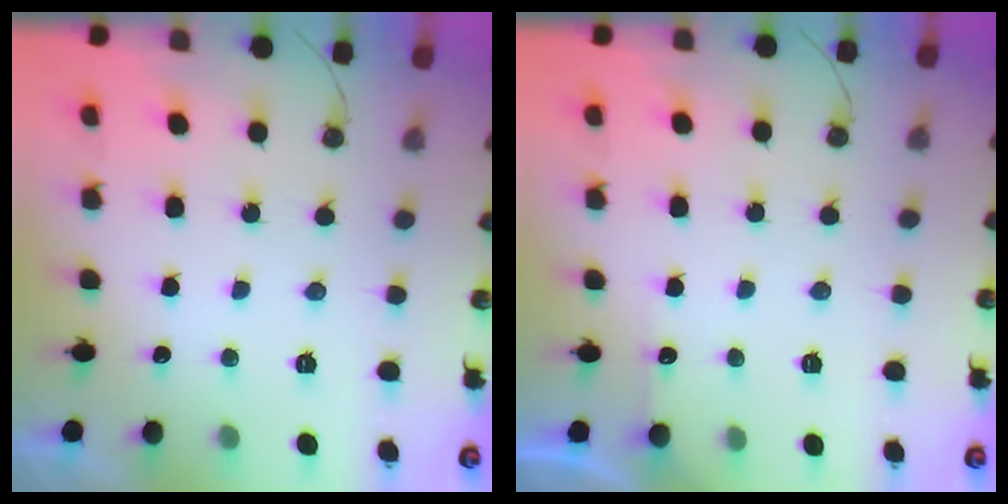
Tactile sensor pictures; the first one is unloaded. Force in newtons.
{"total": 2.9, "press": 2.9, "slide": 0.3}